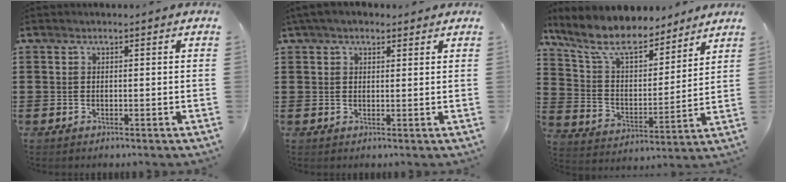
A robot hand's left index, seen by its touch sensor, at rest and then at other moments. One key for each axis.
{"total": 2.9, "fx": 2.1, "fy": 1.3, "fz": 1.5, "tx": -0.035, "ty": 0.009, "tz": 0.039}
{"total": 10.2, "fx": 8.7, "fy": 2.6, "fz": 4.6, "tx": -0.129, "ty": -0.045, "tz": 0.153}